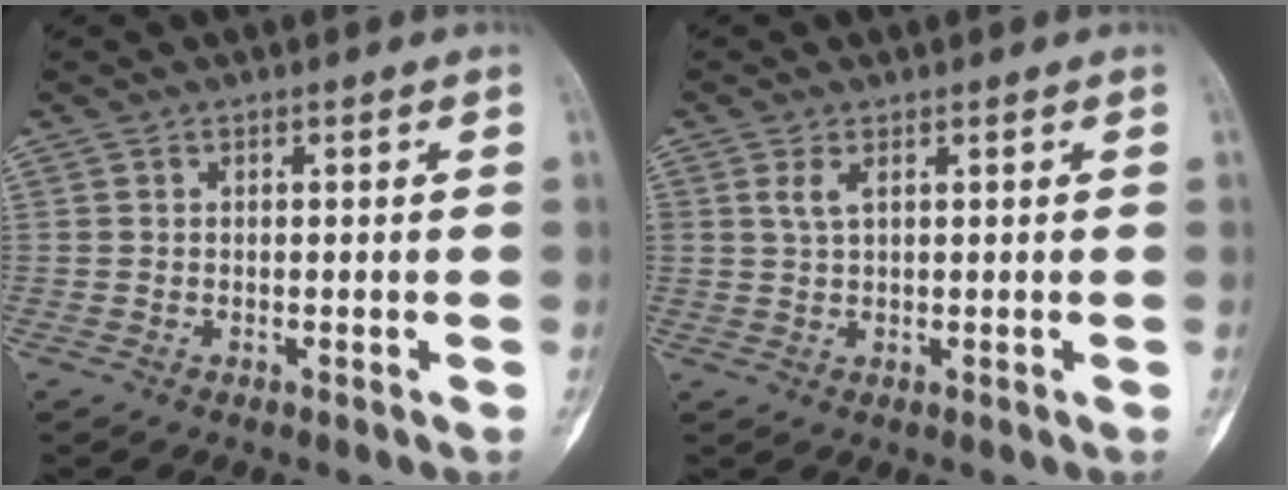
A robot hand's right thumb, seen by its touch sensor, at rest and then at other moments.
{"total": 2.4, "force": [1.1, 0.9, 1.9], "torque": [-0.042, 0.002, 0.029]}